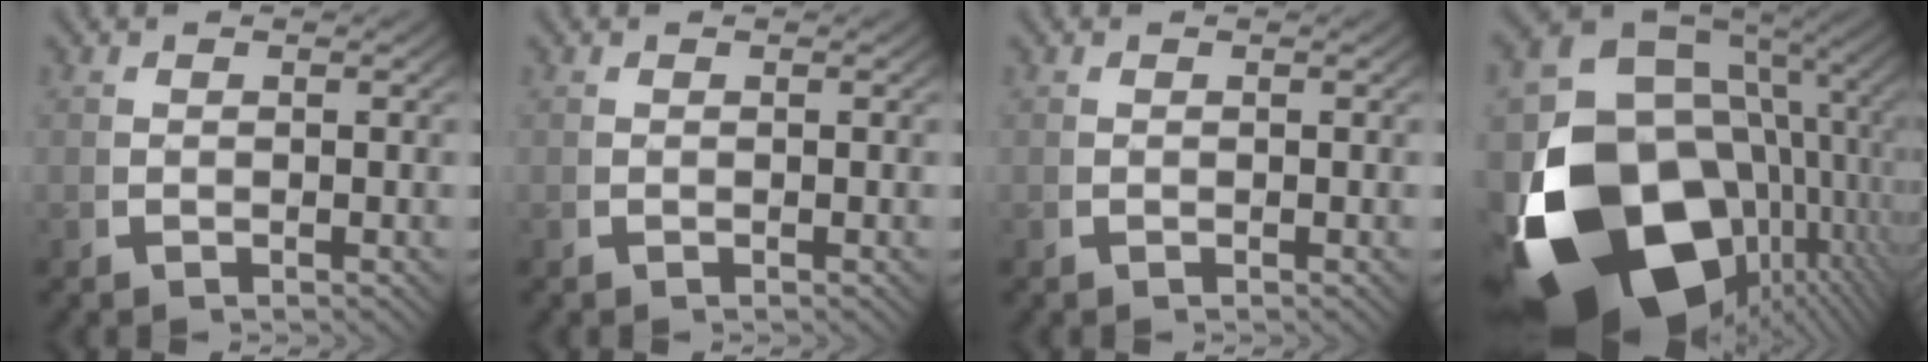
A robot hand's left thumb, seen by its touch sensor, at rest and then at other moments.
{"total": 0.0}
{"total": 0.0}
{"total": 29.9, "force": [-7.3, 20.5, 20.5], "torque": [-0.386, -0.094, -0.089]}